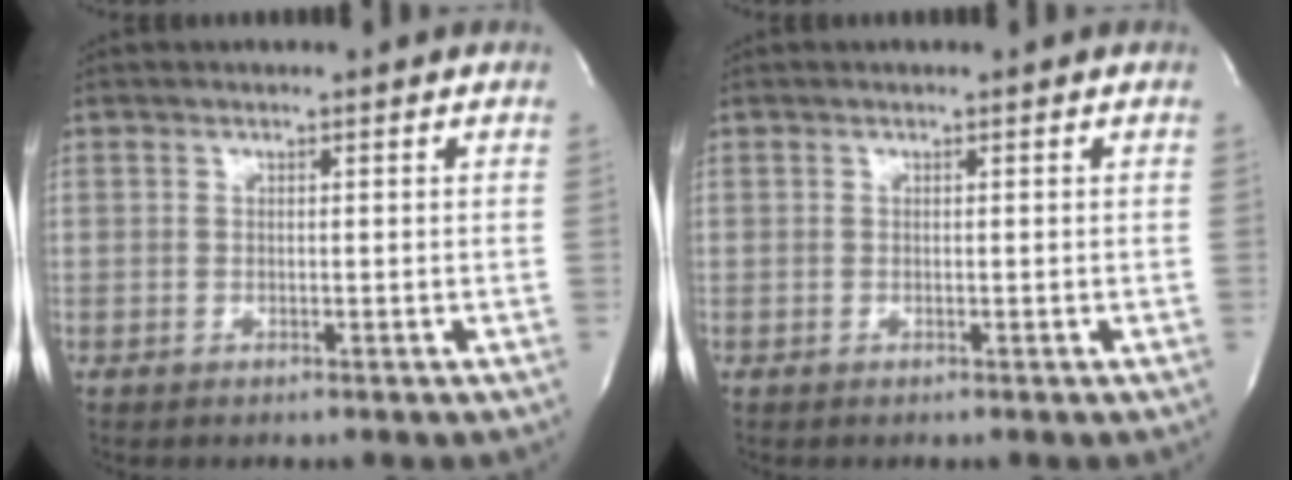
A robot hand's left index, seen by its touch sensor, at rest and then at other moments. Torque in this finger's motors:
{"motor_torque": [0.00, 0.00, -0.01, 0.00]}